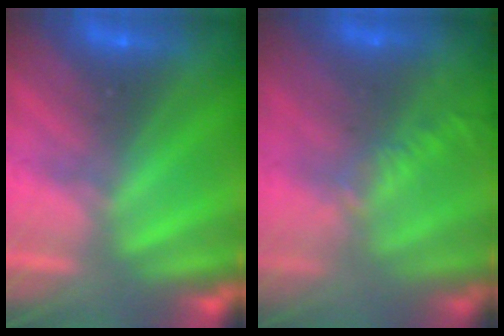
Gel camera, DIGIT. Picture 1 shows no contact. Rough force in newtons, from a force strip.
{"total": 7.7}